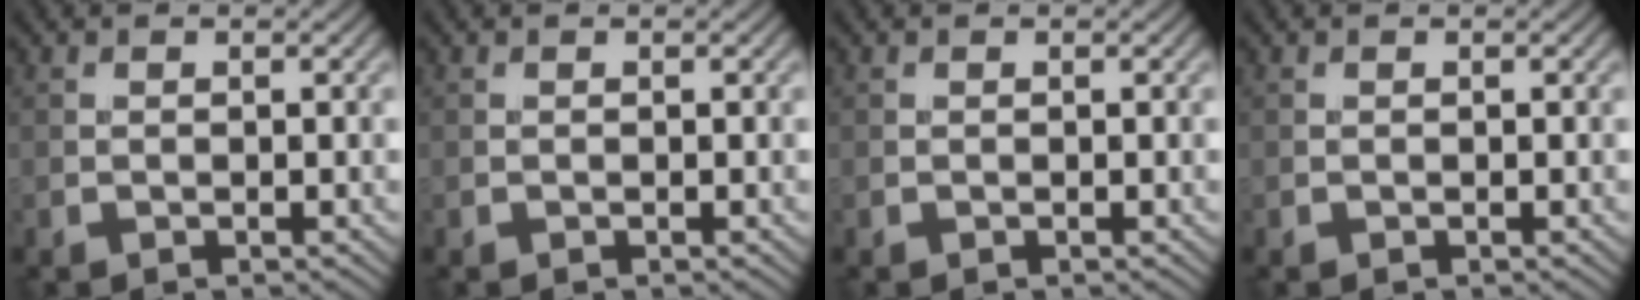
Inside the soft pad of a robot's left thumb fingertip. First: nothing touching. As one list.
[{"total": 0.0}, {"total": 0.0}, {"total": 0.0}]